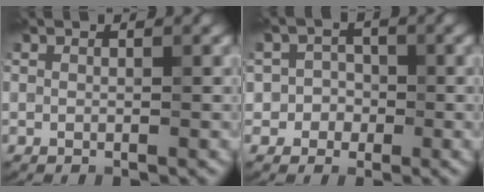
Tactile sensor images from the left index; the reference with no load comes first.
{"total": 2.1, "force": [-0.7, 1.9, 0.3], "torque": [0.012, 0.005, -0.018]}